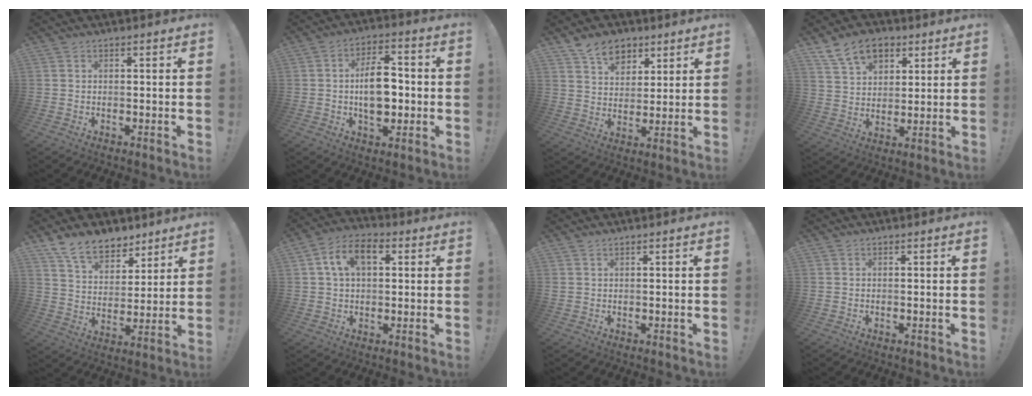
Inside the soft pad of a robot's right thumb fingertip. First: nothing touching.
{"total": 12.1, "force": [-0.9, 7.5, 9.4], "torque": [-0.151, 0.003, -0.020]}
{"total": 10.1, "force": [6.3, 6.9, 3.9], "torque": [-0.061, -0.032, 0.122]}
{"total": 12.1, "force": [6.9, 8.1, 5.8], "torque": [-0.093, -0.028, 0.134]}
{"total": 12.3, "force": [9.5, 6.7, 4.2], "torque": [-0.081, -0.065, 0.183]}
{"total": 10.8, "force": [3.3, 6.9, 7.6], "torque": [-0.128, 0.016, 0.064]}
{"total": 0.9, "force": [0.7, 0.4, 0.3], "torque": [-0.011, 0.001, 0.014]}
{"total": 0.0}